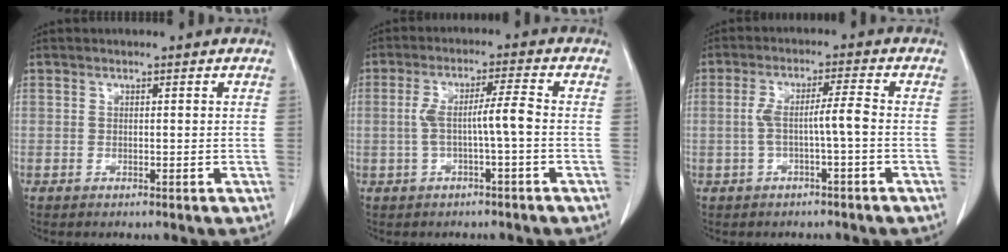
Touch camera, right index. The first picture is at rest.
{"total": 5.3, "force": [-0.9, 0.0, 5.3], "torque": [-0.102, 0.019, -0.011]}
{"total": 4.7, "force": [-1.0, 0.0, 4.6], "torque": [-0.090, 0.018, -0.013]}